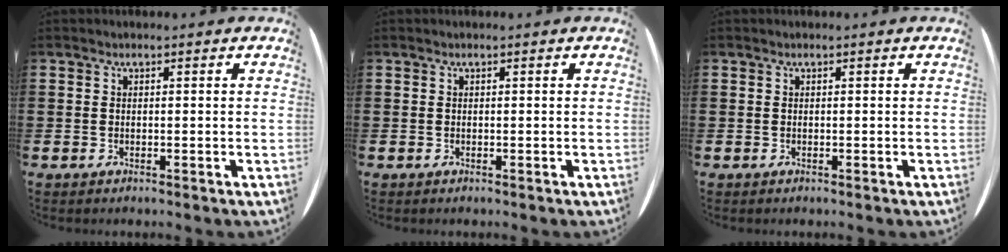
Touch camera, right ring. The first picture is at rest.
{"total": 0.0}
{"total": 0.0}